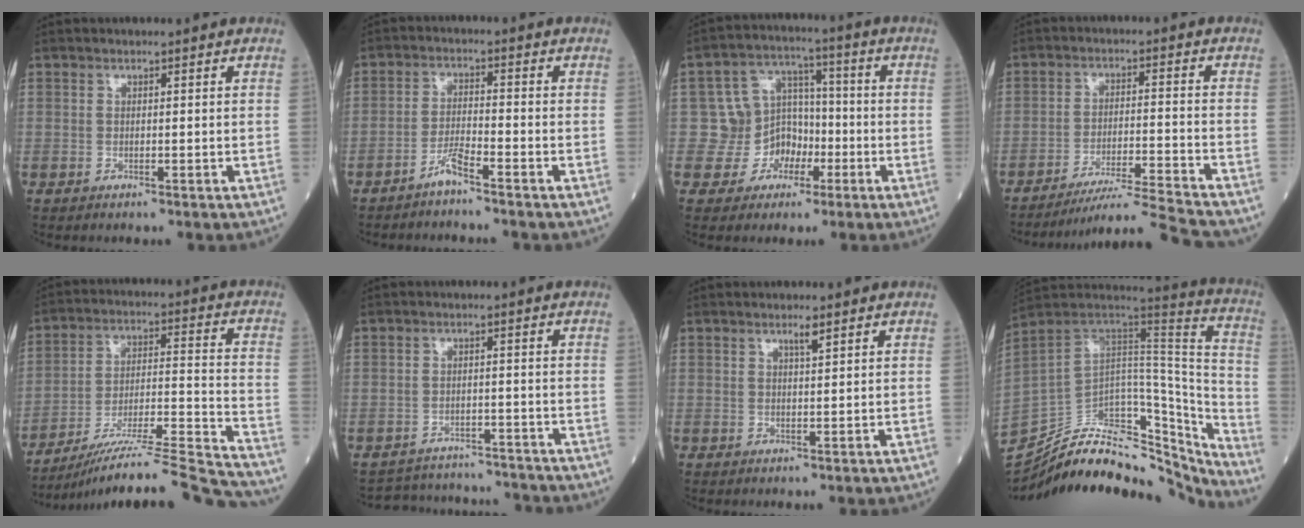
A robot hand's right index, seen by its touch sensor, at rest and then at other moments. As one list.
[{"total": 3.3, "force": [-2.7, -0.2, 1.9], "torque": [-0.040, -0.002, -0.054]}, {"total": 7.5, "force": [-2.3, 7.1, 0.9], "torque": [0.007, 0.028, -0.032]}, {"total": 11.3, "force": [-10.6, -2.7, 2.9], "torque": [-0.038, -0.003, -0.177]}, {"total": 20.3, "force": [-18.6, -0.9, 8.2], "torque": [-0.104, 0.003, -0.289]}, {"total": 9.1, "force": [-8.9, 1.9, -0.1], "torque": [0.004, 0.020, -0.119]}, {"total": 1.6, "force": [1.0, 0.0, 1.2], "torque": [-0.022, -0.001, 0.019]}, {"total": 35.5, "force": [-29.7, 12.0, 15.3], "torque": [-0.261, -0.007, -0.425]}]